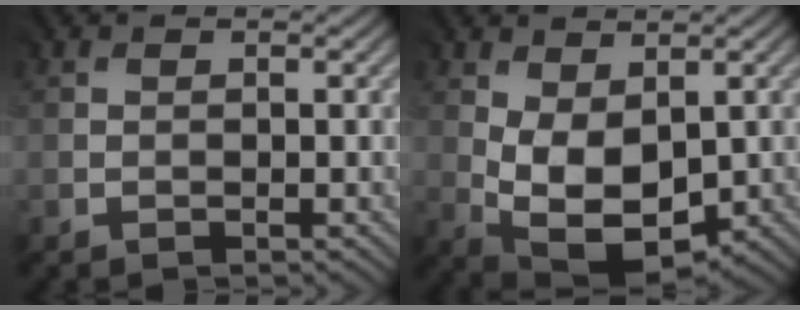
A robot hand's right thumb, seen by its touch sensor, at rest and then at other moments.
{"total": 8.4, "force": [-0.1, 5.2, 6.6], "torque": [-0.147, -0.010, 0.006]}